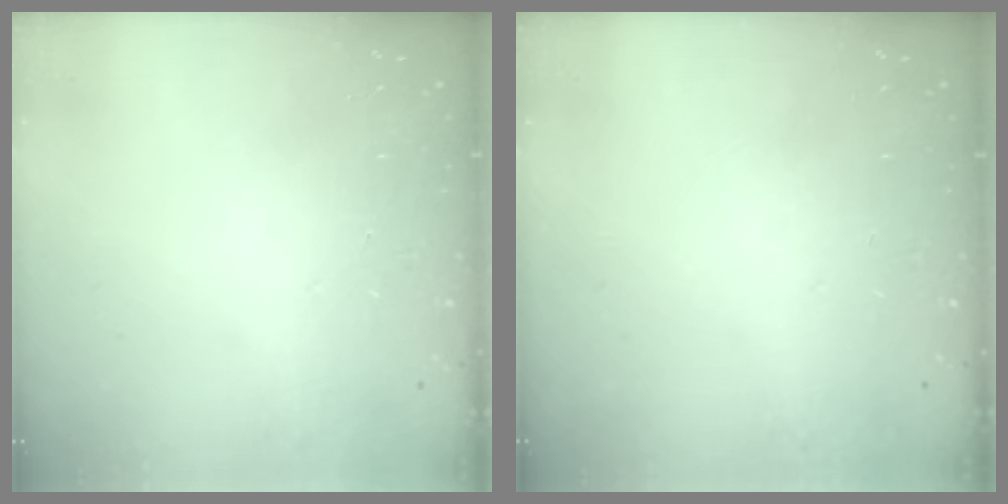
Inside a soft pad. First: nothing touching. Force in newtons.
{"total": 0.0}